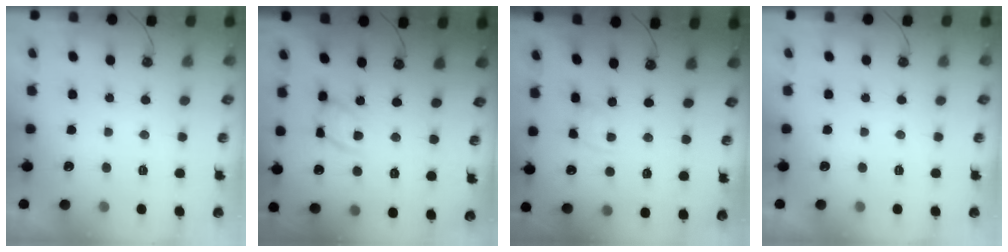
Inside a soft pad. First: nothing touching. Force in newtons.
{"total": 12.2, "press": 12.2, "slide": 0.4}
{"total": 1.9, "press": 1.9, "slide": 0.3}
{"total": 0.0}